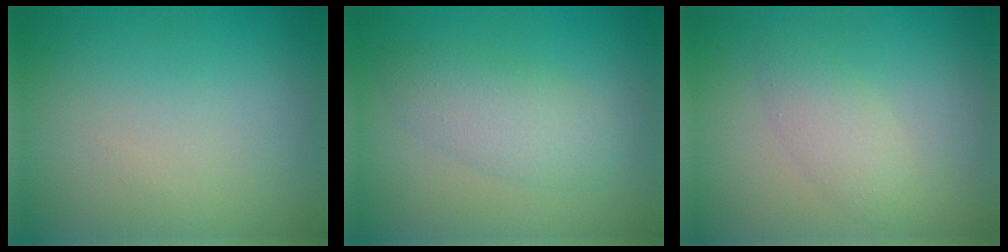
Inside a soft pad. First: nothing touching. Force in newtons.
{"total": 3.6, "press": 3.6, "slide": 0.0}
{"total": 2.2, "press": 2.2, "slide": 0.0}